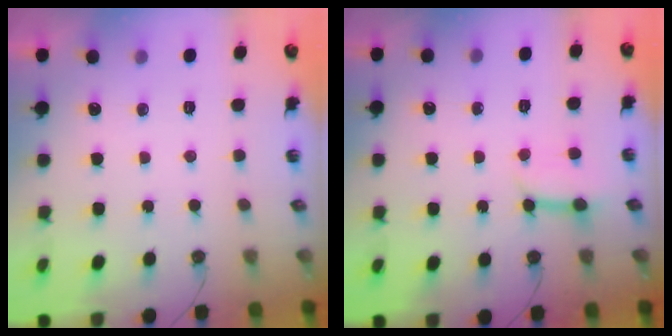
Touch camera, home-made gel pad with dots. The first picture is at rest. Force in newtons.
{"total": 5.0, "press": 4.9, "slide": 0.6}